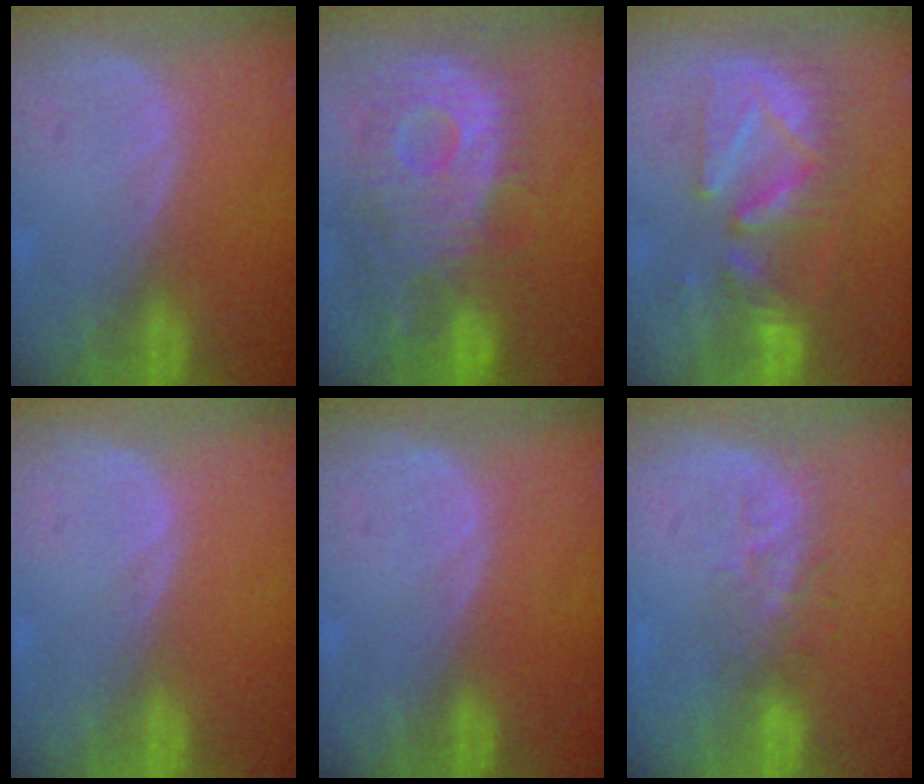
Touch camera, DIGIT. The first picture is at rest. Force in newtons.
{"total": 12.3, "press": 10.9, "slide": 5.8}
{"total": 9.2, "press": 9.2, "slide": 0.3}
{"total": 0.0}
{"total": 0.0}
{"total": 3.7, "press": 3.6, "slide": 1.2}